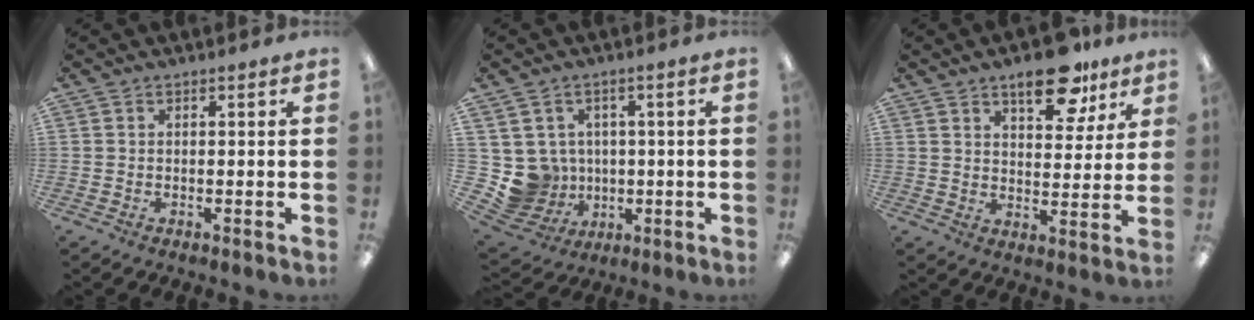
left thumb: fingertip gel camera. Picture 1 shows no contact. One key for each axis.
{"total": 7.7, "fx": 0.5, "fy": 7.6, "fz": 0.9, "tx": -0.058, "ty": -0.007, "tz": 0.023}
{"total": 13.2, "fx": 8.4, "fy": 6.2, "fz": 8.1, "tx": -0.089, "ty": -0.041, "tz": 0.136}